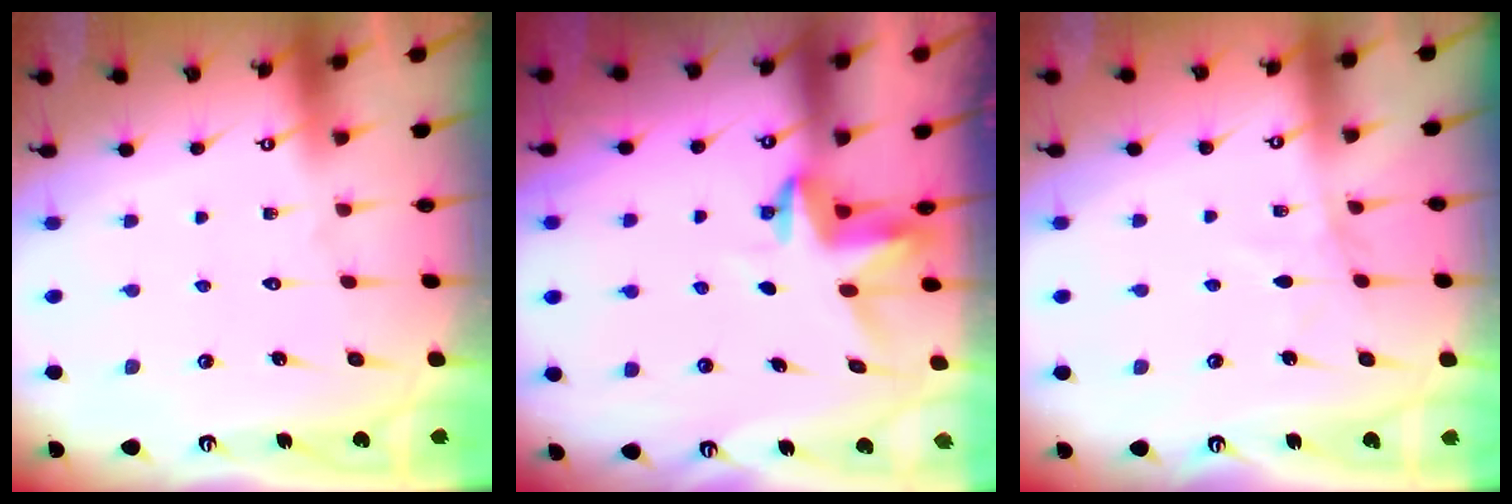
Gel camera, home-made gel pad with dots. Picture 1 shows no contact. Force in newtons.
{"total": 3.7, "press": 3.6, "slide": 0.3}
{"total": 2.6, "press": 2.6, "slide": 0.3}